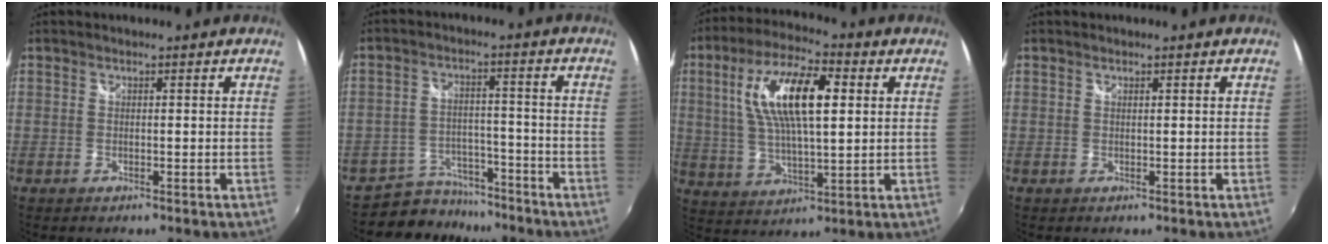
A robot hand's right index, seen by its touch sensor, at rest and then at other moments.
{"total": 9.1, "force": [-8.0, 4.4, 0.8], "torque": [-0.033, 0.019, -0.119]}
{"total": 15.5, "force": [4.1, 5.6, 13.9], "torque": [-0.261, 0.017, 0.073]}
{"total": 0.0}